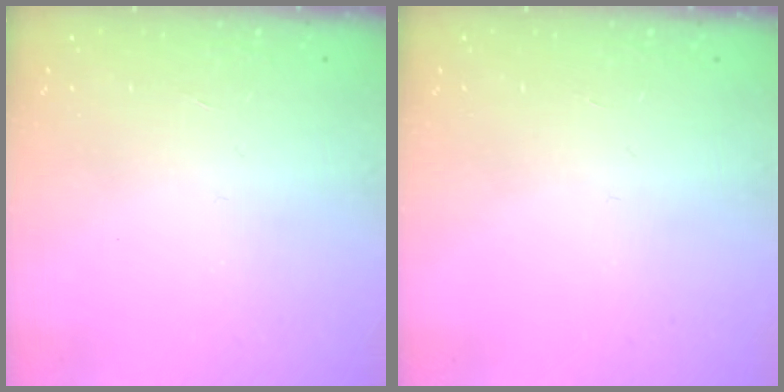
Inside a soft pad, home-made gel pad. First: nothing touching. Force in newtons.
{"total": 0.0}